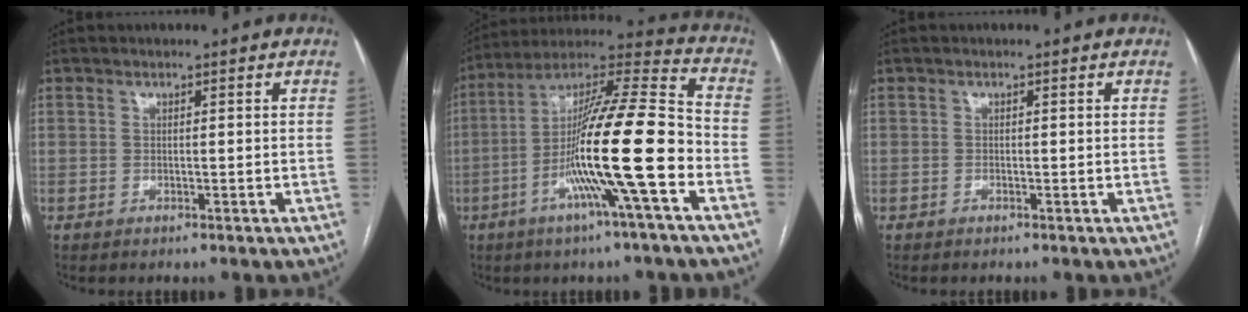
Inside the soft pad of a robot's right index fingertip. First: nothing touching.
{"total": 18.8, "force": [-5.7, -0.2, 17.9], "torque": [-0.318, 0.001, -0.108]}
{"total": 0.0}